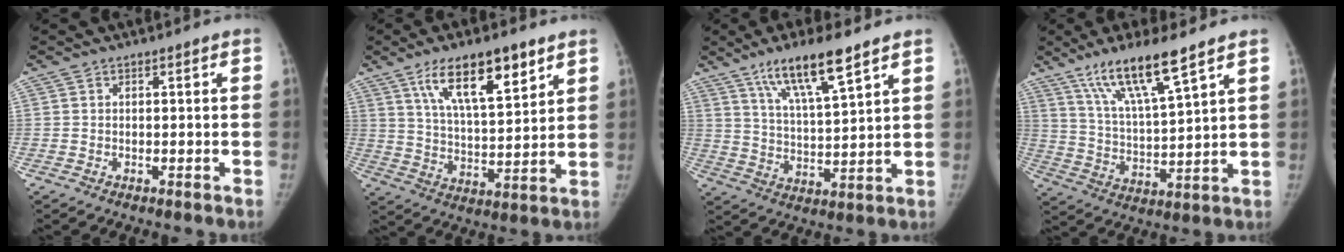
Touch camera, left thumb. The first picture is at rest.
{"total": 14.8, "force": [8.5, 5.0, 11.1], "torque": [-0.162, -0.035, 0.151]}
{"total": 12.6, "force": [8.0, 2.2, 9.5], "torque": [-0.162, -0.034, 0.147]}
{"total": 13.4, "force": [8.8, 1.7, 9.9], "torque": [-0.182, -0.040, 0.173]}